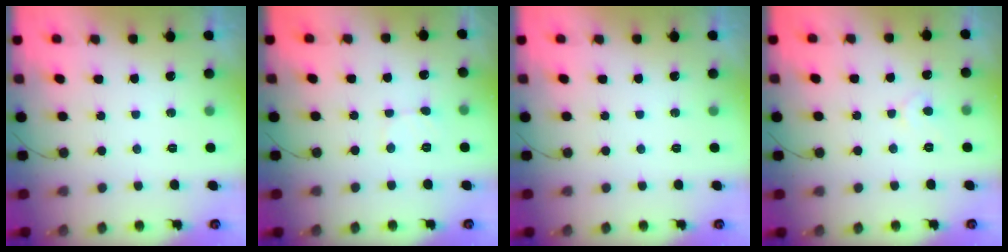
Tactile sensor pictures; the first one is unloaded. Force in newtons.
{"total": 2.4, "press": 2.4, "slide": 0.2}
{"total": 0.0}
{"total": 4.1, "press": 4.1, "slide": 0.6}